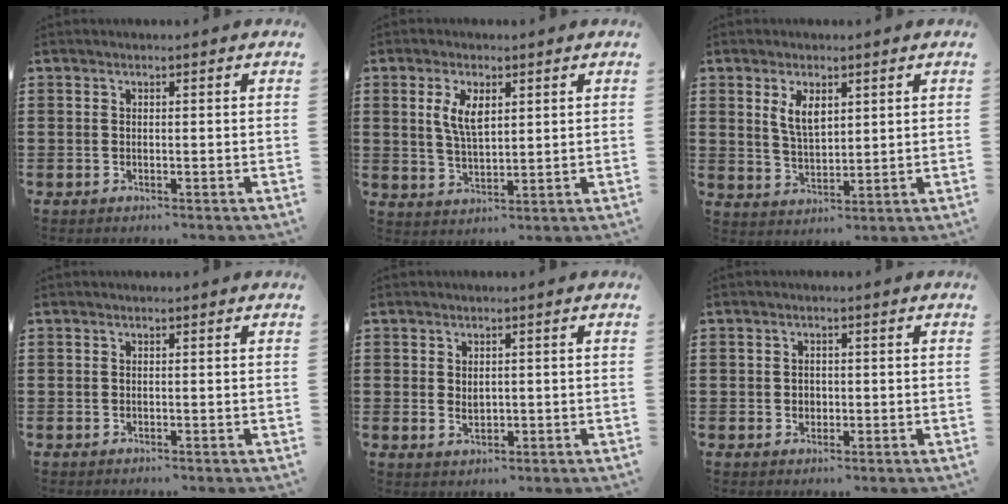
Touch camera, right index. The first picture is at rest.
{"total": 5.1, "force": [1.7, 2.3, 4.3], "torque": [-0.091, 0.005, 0.030]}
{"total": 4.6, "force": [2.1, 2.2, 3.5], "torque": [-0.068, 0.002, 0.035]}
{"total": 0.0}
{"total": 1.7, "force": [0.2, 1.4, 1.0], "torque": [-0.014, 0.004, 0.000]}
{"total": 0.9, "force": [0.3, 0.8, 0.3], "torque": [-0.008, 0.004, 0.006]}